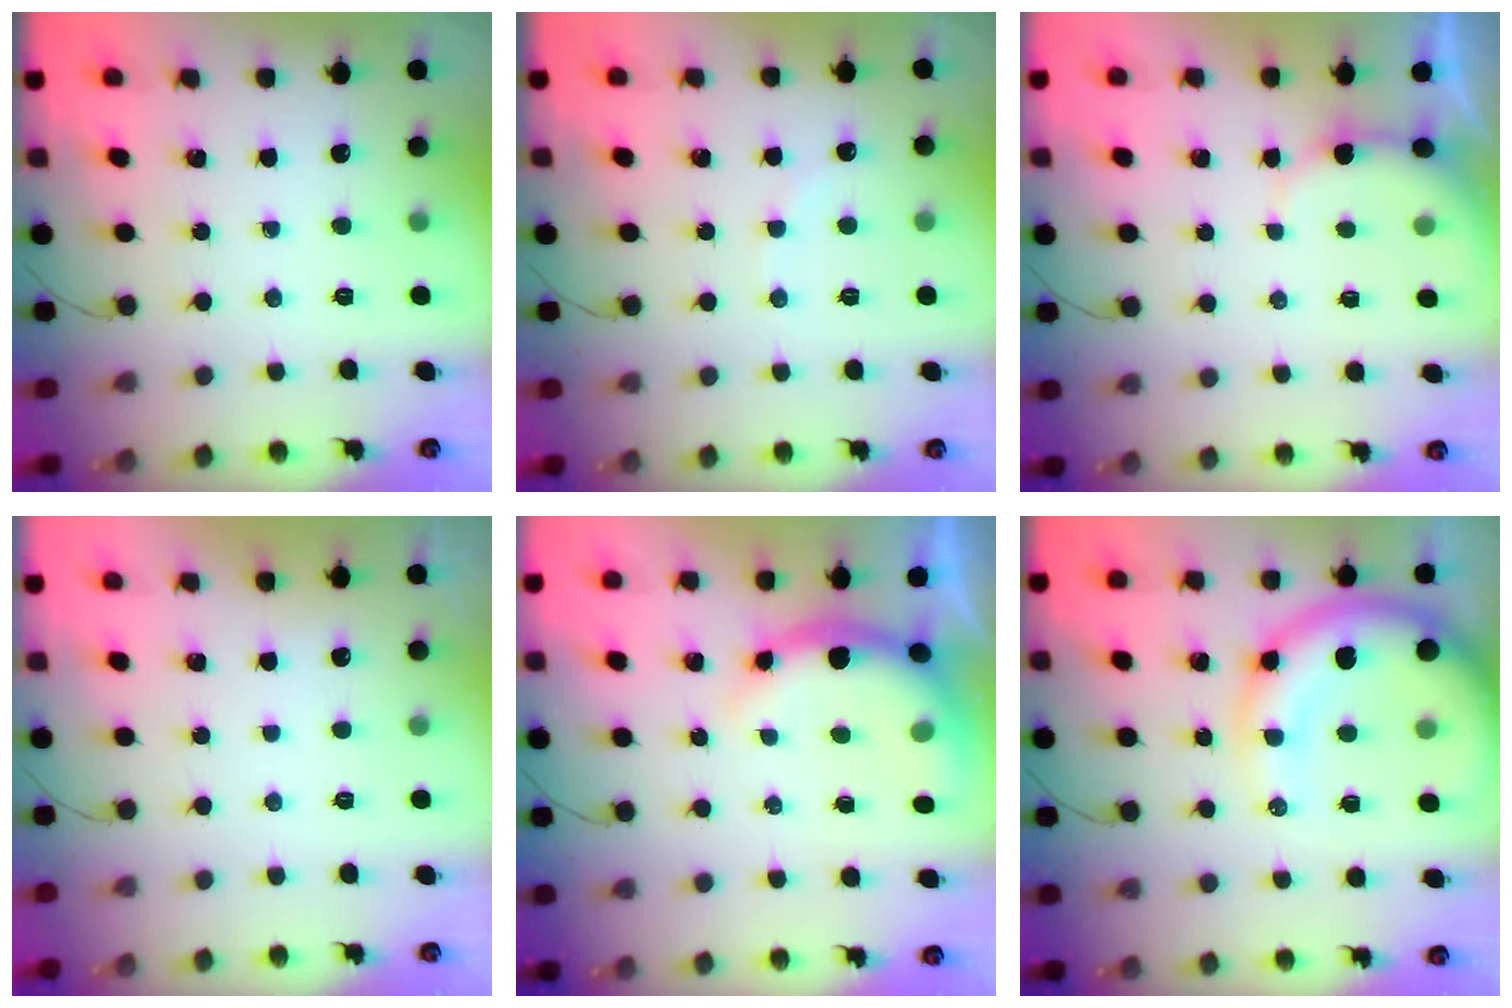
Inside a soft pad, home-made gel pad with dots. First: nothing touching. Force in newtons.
{"total": 3.9, "press": 3.8, "slide": 0.6}
{"total": 4.3, "press": 4.3, "slide": 0.4}
{"total": 3.0, "press": 3.0, "slide": 0.1}
{"total": 7.8, "press": 7.7, "slide": 1.3}
{"total": 15.8, "press": 15.4, "slide": 3.5}